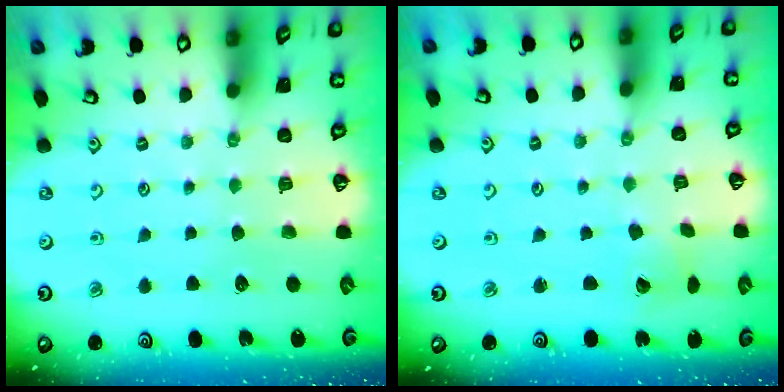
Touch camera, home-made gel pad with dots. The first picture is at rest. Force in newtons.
{"total": 2.2, "press": 2.2, "slide": 0.2}